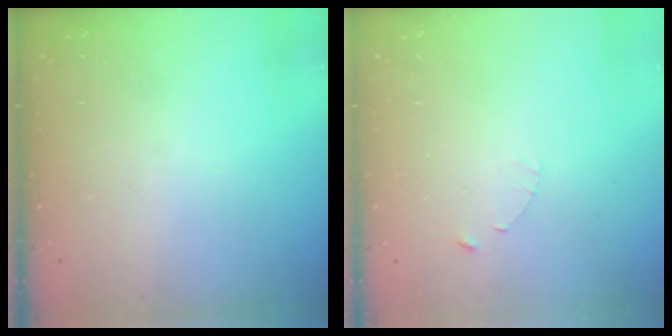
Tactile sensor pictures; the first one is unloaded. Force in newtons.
{"total": 1.2, "press": 1.1, "slide": 0.2}